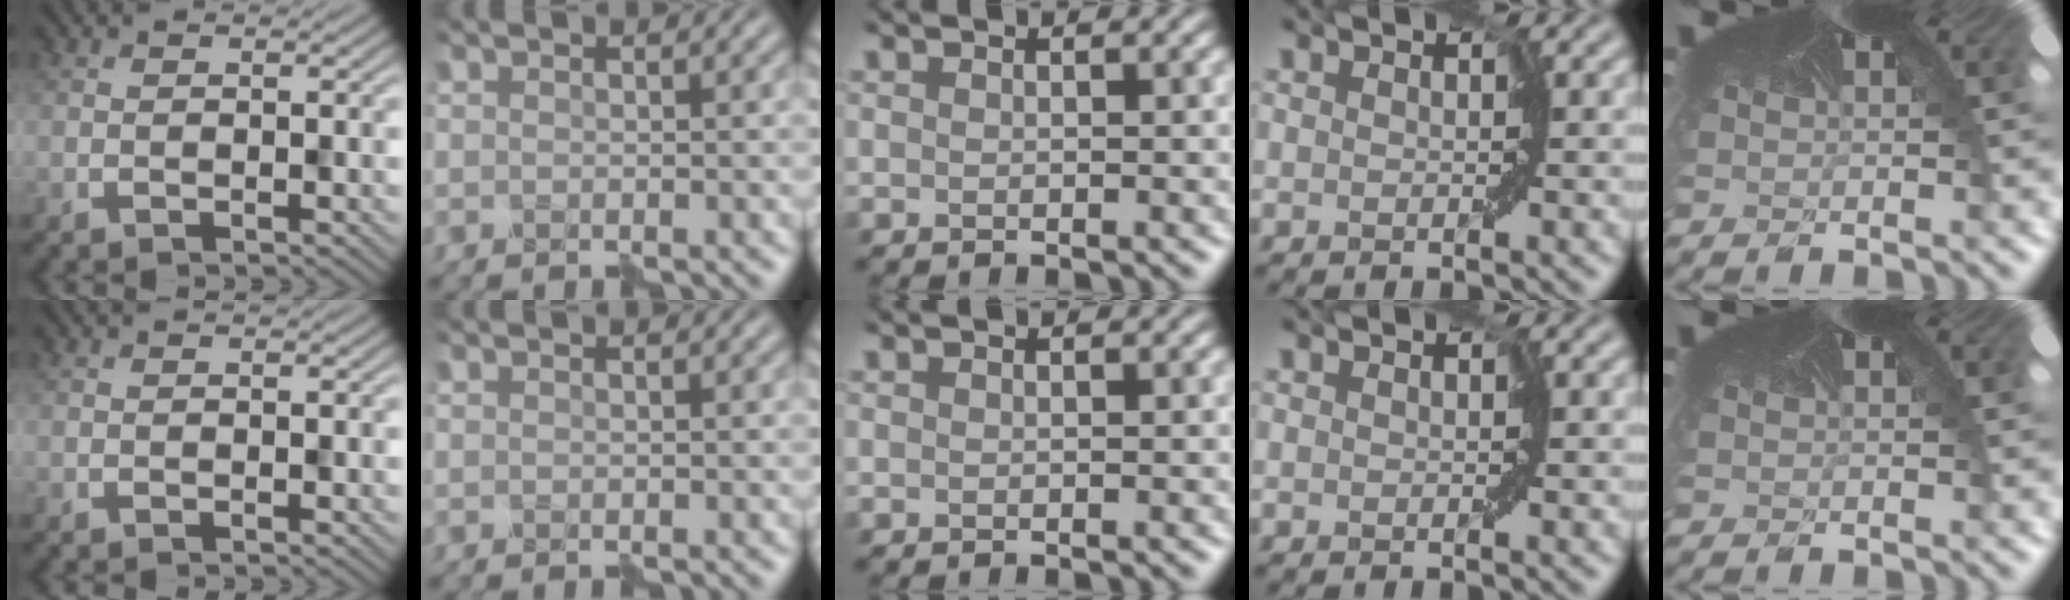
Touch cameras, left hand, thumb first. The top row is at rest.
{}